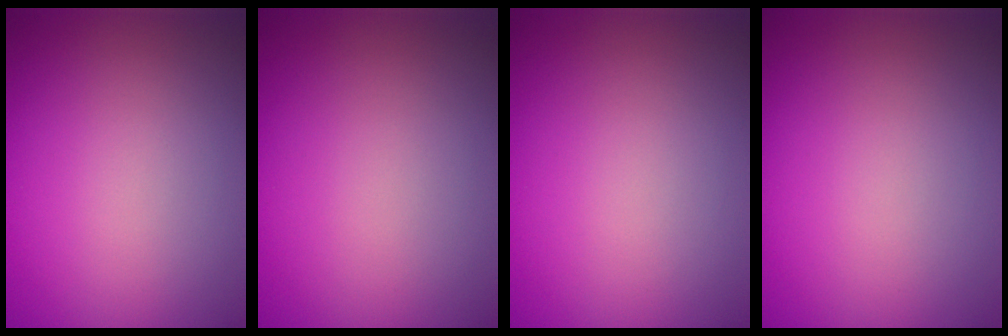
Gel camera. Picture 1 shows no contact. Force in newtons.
{"total": 0.0}
{"total": 0.0}
{"total": 0.0}